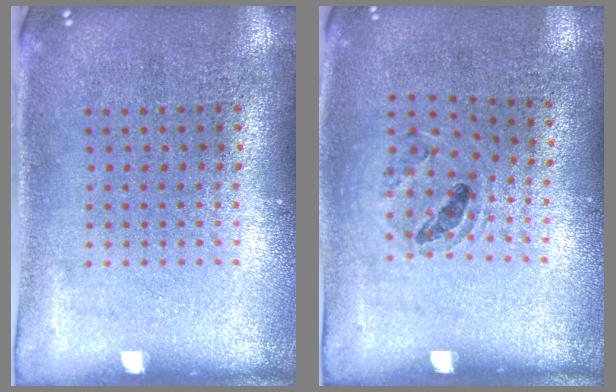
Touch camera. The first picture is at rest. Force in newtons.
{"total": 0.9, "press": 0.9, "slide": 0.2}